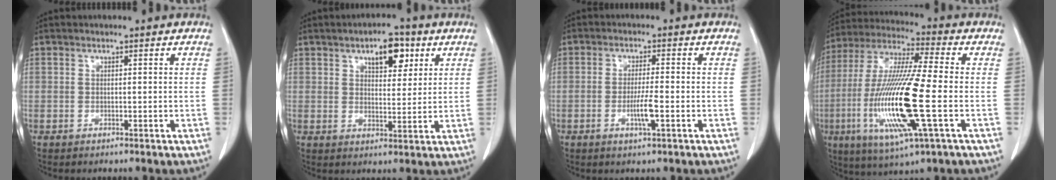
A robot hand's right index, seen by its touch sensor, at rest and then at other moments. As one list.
[{"total": 7.1, "force": [3.7, 3.2, 5.1], "torque": [-0.071, 0.008, 0.055]}, {"total": 4.0, "force": [-1.3, 0.1, 3.8], "torque": [-0.069, -0.005, -0.024]}, {"total": 18.7, "force": [-3.9, 1.3, 18.3], "torque": [-0.381, -0.016, -0.075]}]